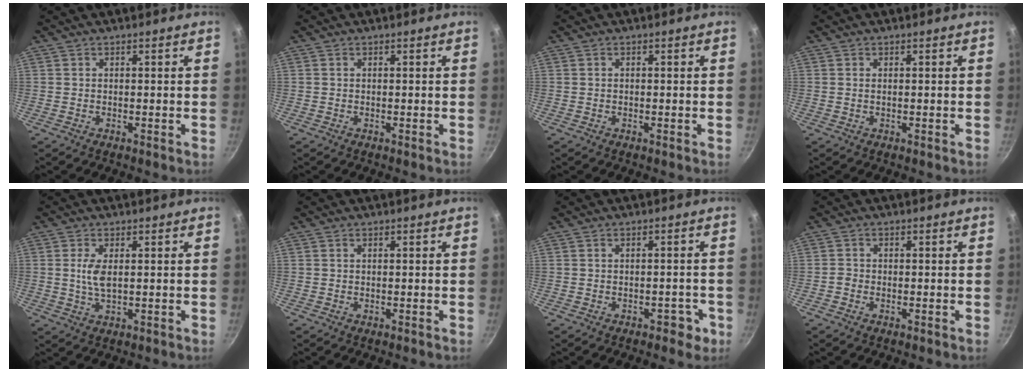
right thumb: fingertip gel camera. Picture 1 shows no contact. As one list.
[{"total": 0.0}, {"total": 0.0}, {"total": 0.0}, {"total": 4.0, "force": [0.5, 1.7, 3.6], "torque": [-0.082, -0.006, 0.015]}, {"total": 0.0}, {"total": 3.2, "force": [-1.7, 1.9, 1.9], "torque": [-0.008, 0.013, -0.021]}, {"total": 1.2, "force": [-0.6, 0.9, 0.6], "torque": [-0.012, 0.003, -0.015]}]